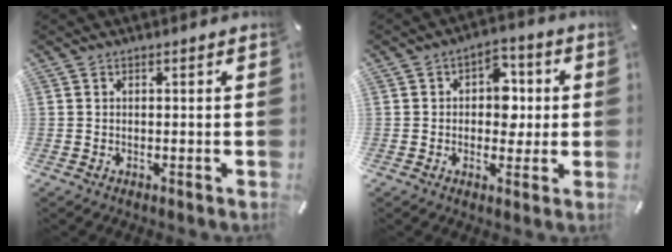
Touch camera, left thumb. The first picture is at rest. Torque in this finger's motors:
{"motor_torque": [1.32, 1.12, 0.70, 0.06, 0.04]}